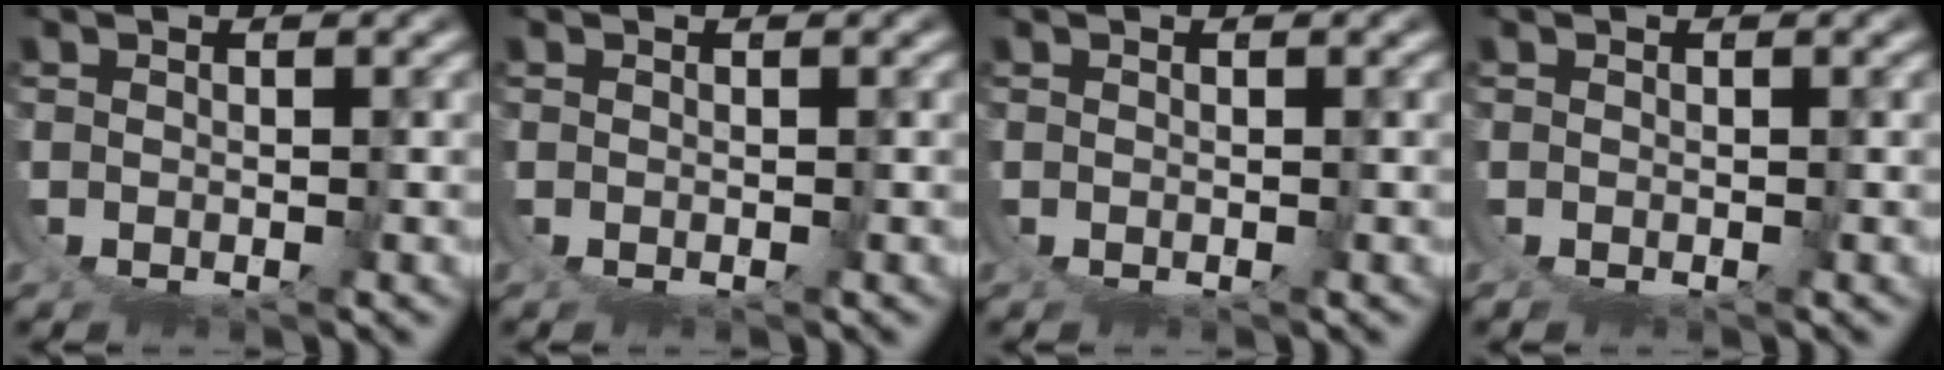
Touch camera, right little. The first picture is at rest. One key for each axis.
{"total": 0.0}
{"total": 0.0}
{"total": 0.0}